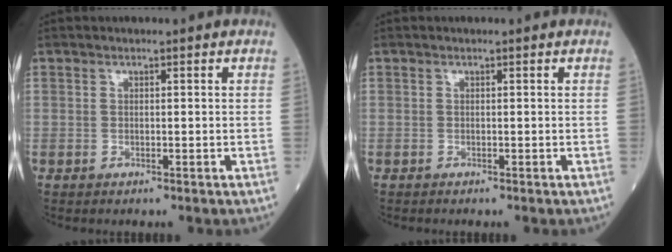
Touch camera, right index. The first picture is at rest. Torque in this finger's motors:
{"motor_torque": [0.00, 0.00, 0.00, -0.02]}